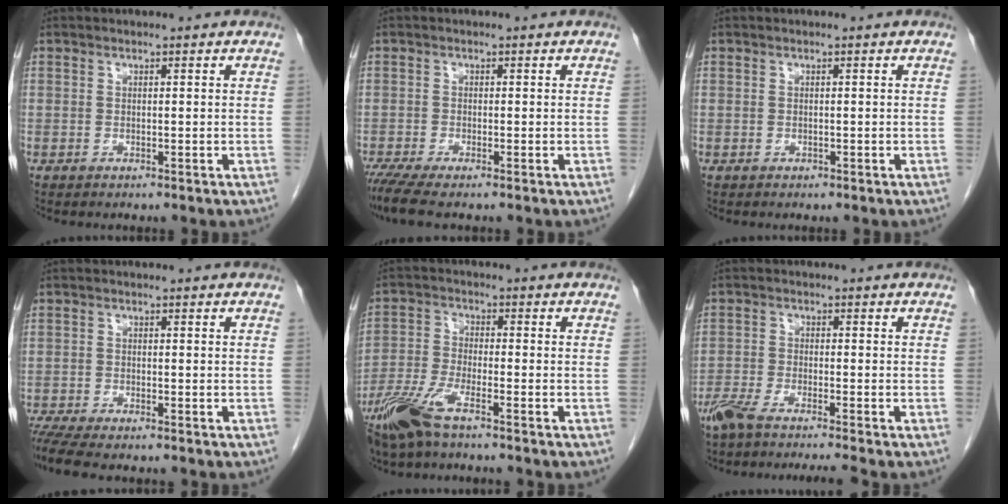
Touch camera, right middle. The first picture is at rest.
{"total": 3.8, "force": [-2.9, 0.1, 2.4], "torque": [-0.047, -0.011, -0.058]}
{"total": 0.0}
{"total": 5.8, "force": [-4.9, 0.7, 2.9], "torque": [-0.050, -0.012, -0.083]}
{"total": 8.1, "force": [-5.7, 1.6, 5.5], "torque": [-0.126, -0.016, -0.116]}
{"total": 7.2, "force": [-6.1, -0.5, 3.7], "torque": [-0.057, -0.014, -0.104]}